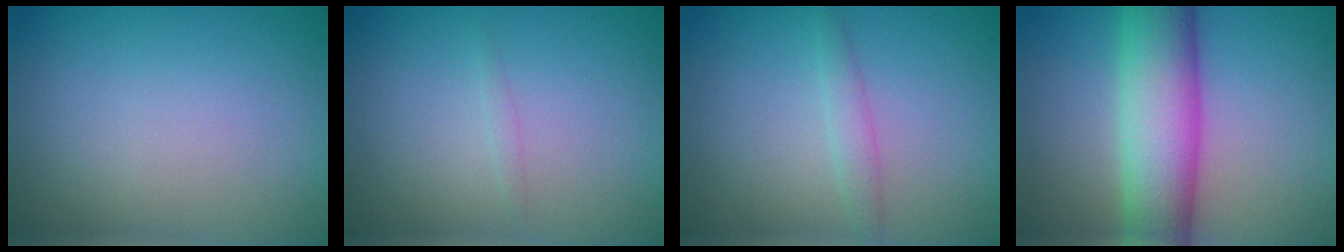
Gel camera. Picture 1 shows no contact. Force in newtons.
{"total": 0.6, "press": 0.6, "slide": 0.1}
{"total": 1.4, "press": 1.4, "slide": 0.1}
{"total": 9.0, "press": 9.0, "slide": 0.2}